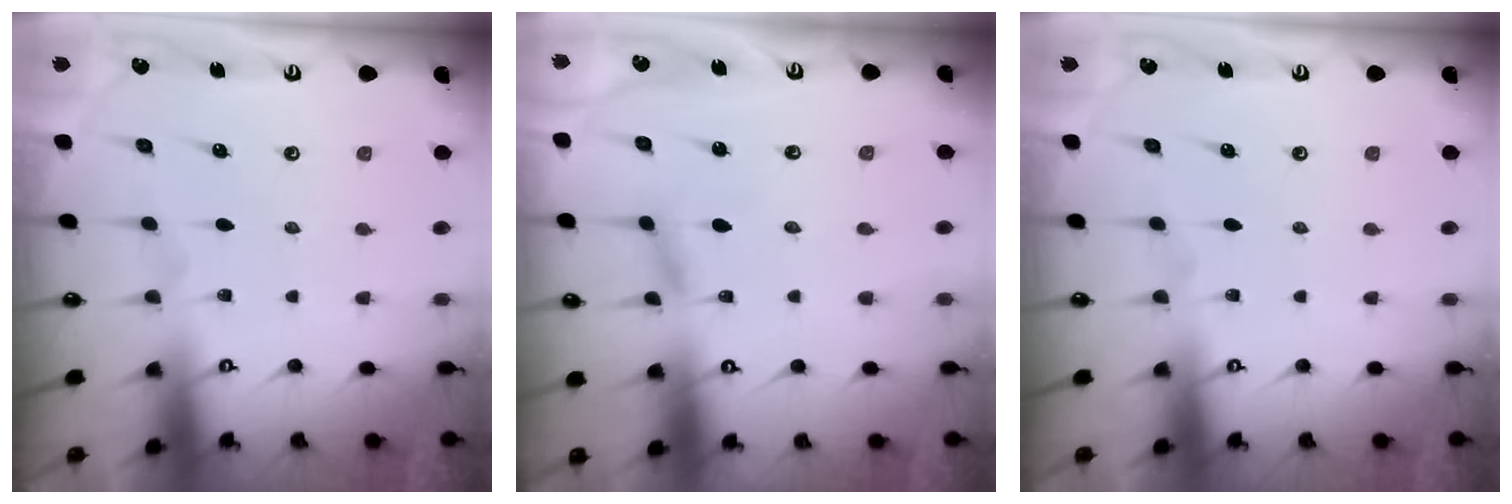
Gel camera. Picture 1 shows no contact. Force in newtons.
{"total": 1.6, "press": 1.6, "slide": 0.2}
{"total": 0.0}